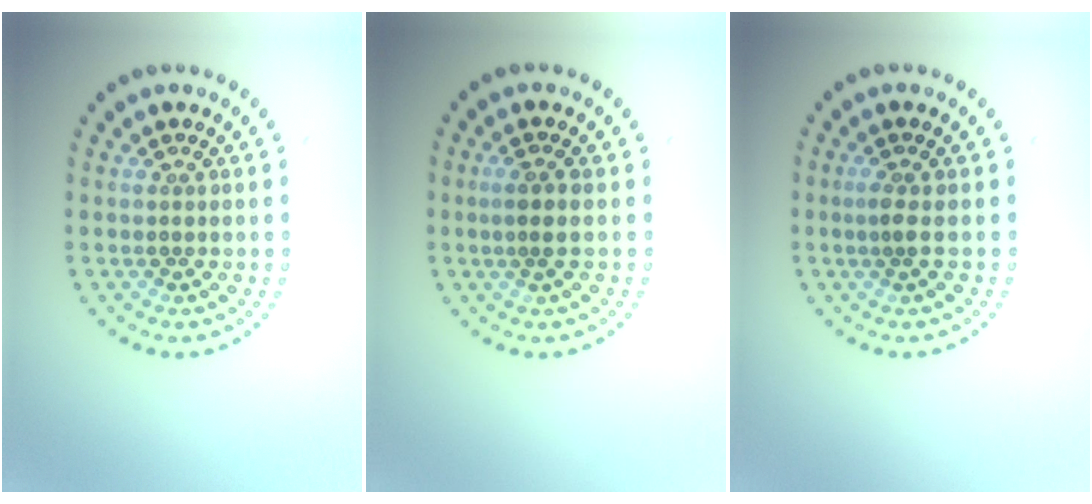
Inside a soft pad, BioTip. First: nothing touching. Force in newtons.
{"total": 1.2, "press": 0.9, "slide": 0.8}
{"total": 1.0, "press": 0.6, "slide": 0.8}